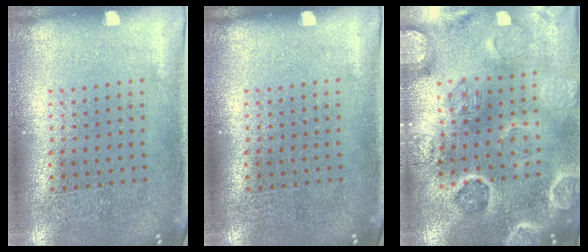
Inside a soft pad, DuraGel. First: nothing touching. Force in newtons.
{"total": 0.0}
{"total": 2.9, "press": 2.9, "slide": 0.3}